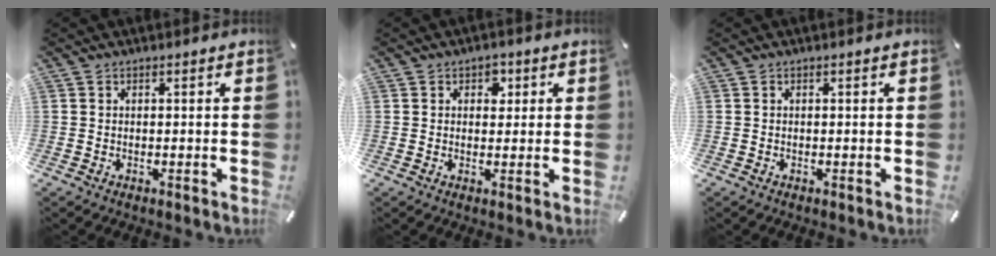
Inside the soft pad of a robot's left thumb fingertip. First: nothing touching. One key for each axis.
{"total": 2.8, "fx": 1.0, "fy": 2.3, "fz": 1.4, "tx": 0.001, "ty": -0.006, "tz": 0.008}
{"total": 0.0}